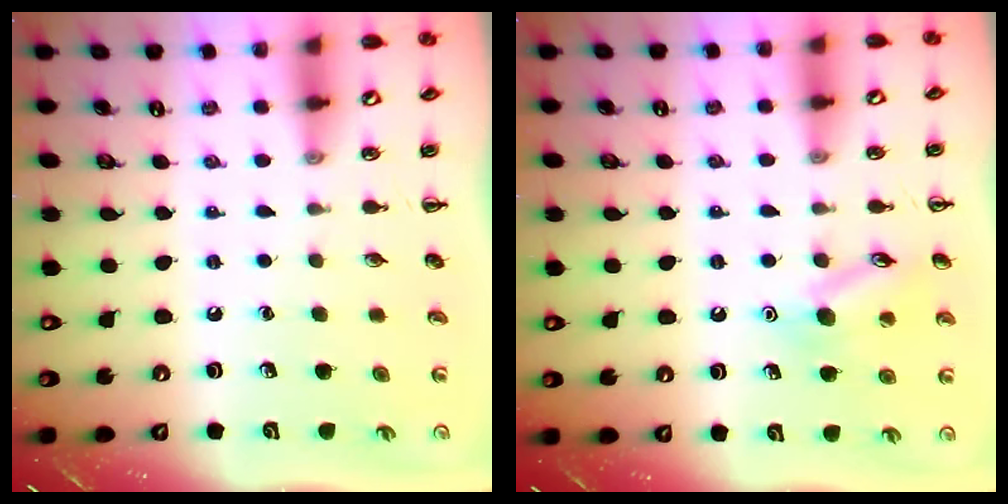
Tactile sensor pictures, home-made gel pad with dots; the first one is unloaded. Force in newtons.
{"total": 10.6, "press": 10.6, "slide": 0.9}